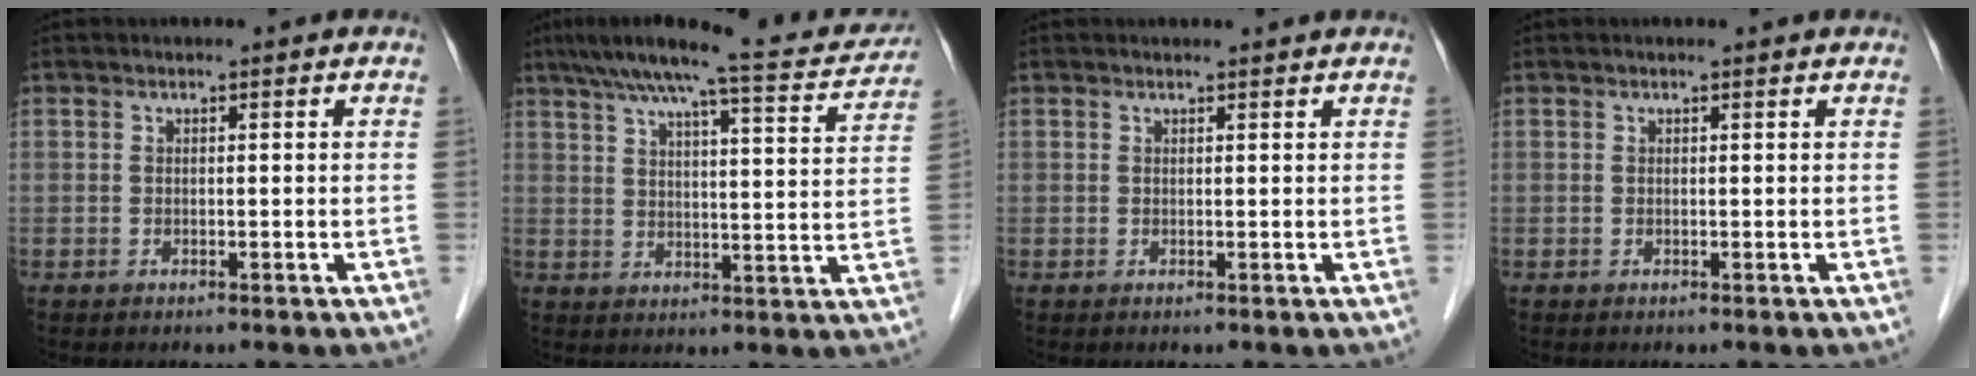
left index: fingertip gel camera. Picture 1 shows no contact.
{"total": 16.7, "force": [14.5, 1.9, 8.1], "torque": [-0.129, 0.011, 0.191]}
{"total": 1.4, "force": [1.4, -0.1, 0.1], "torque": [-0.009, 0.001, 0.018]}
{"total": 0.8, "force": [0.8, 0.1, 0.3], "torque": [-0.013, 0.008, 0.009]}